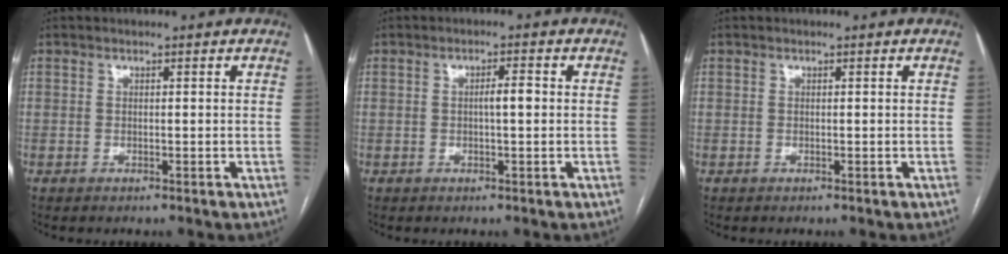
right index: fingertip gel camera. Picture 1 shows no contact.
{"total": 2.3, "force": [0.0, 0.3, 2.2], "torque": [-0.038, 0.003, 0.000]}
{"total": 0.0}